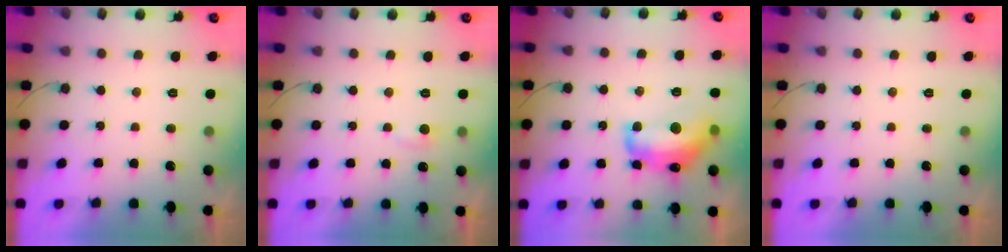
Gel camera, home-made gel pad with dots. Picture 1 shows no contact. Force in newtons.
{"total": 3.4, "press": 3.4, "slide": 0.4}
{"total": 15.5, "press": 15.5, "slide": 0.9}
{"total": 0.0}